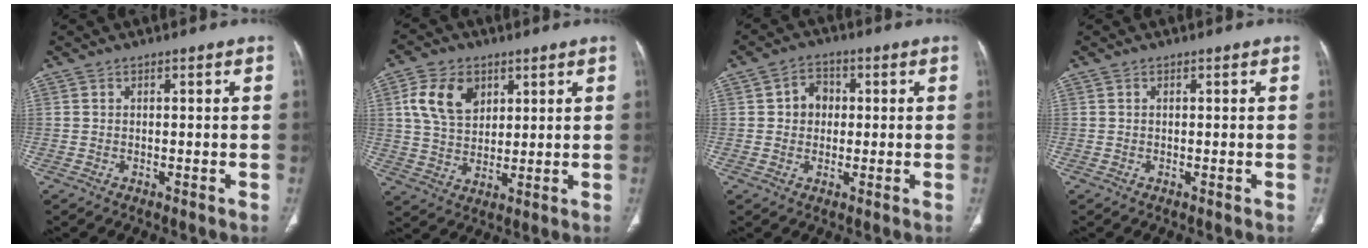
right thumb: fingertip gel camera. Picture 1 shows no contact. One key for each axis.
{"total": 10.3, "fx": 4.0, "fy": 7.1, "fz": 6.4, "tx": -0.102, "ty": -0.009, "tz": 0.079}
{"total": 5.0, "fx": 0.6, "fy": 4.3, "fz": 2.5, "tx": -0.014, "ty": 0.009, "tz": 0.004}
{"total": 0.0}